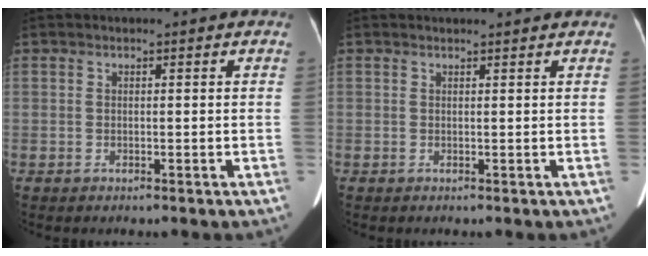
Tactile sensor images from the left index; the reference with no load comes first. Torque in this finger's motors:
{"motor_torque": [0.28, -0.57, 0.01, -0.15]}